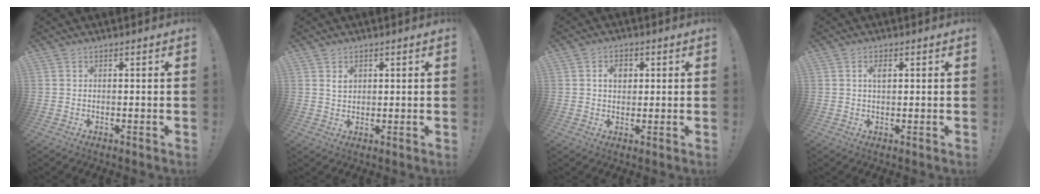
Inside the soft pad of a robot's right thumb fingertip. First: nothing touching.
{"total": 2.5, "force": [1.2, 1.6, 1.4], "torque": [-0.023, -0.001, 0.022]}
{"total": 4.4, "force": [1.0, 3.2, 2.8], "torque": [-0.045, 0.005, 0.013]}
{"total": 2.1, "force": [0.6, 1.0, 1.7], "torque": [-0.029, 0.001, 0.008]}